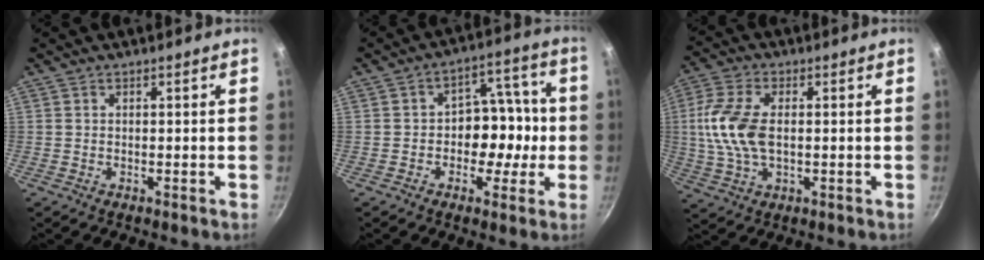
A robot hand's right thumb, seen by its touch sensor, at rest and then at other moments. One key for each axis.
{"total": 10.3, "fx": -1.7, "fy": 7.6, "fz": 6.8, "tx": -0.029, "ty": 0.041, "tz": -0.032}
{"total": 11.5, "fx": 0.4, "fy": 6.4, "fz": 9.5, "tx": -0.195, "ty": 0.009, "tz": 0.000}